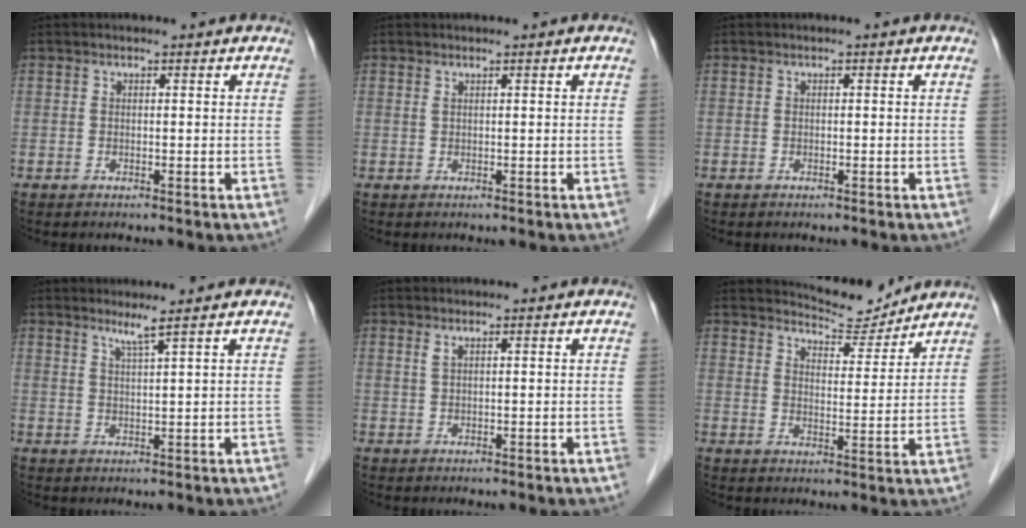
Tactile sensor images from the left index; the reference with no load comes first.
{"total": 0.6, "force": [0.5, 0.0, 0.3], "torque": [-0.013, -0.002, 0.012]}
{"total": 0.0}
{"total": 2.2, "force": [1.6, -0.8, 1.2], "torque": [-0.031, -0.009, 0.036]}
{"total": 1.0, "force": [0.6, 0.1, 0.7], "torque": [-0.019, 0.001, 0.015]}
{"total": 6.6, "force": [6.5, 0.8, -0.1], "torque": [-0.007, -0.011, 0.098]}